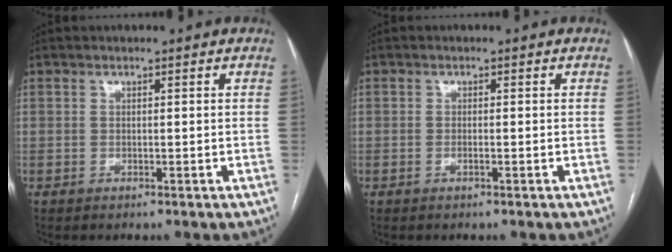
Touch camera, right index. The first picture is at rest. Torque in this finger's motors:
{"motor_torque": [0.05, 0.15, -0.03, -0.01]}